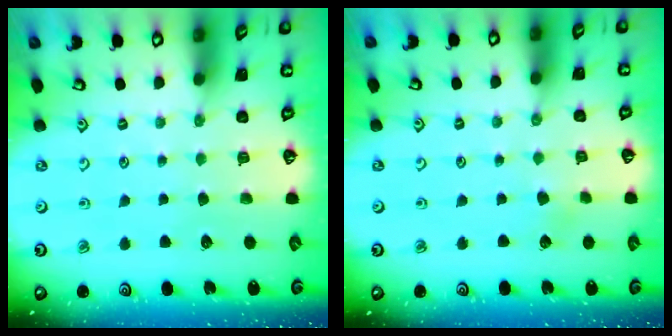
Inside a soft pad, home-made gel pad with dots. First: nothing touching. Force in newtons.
{"total": 1.4, "press": 1.4, "slide": 0.1}